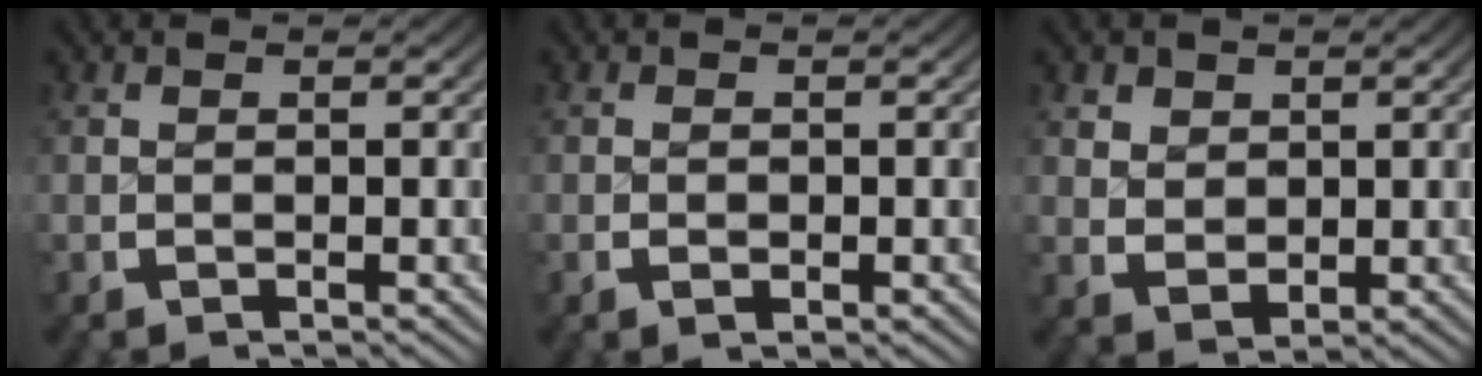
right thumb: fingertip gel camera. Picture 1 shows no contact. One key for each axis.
{"total": 0.8, "fx": -0.2, "fy": 0.6, "fz": 0.5, "tx": -0.010, "ty": -0.004, "tz": -0.003}
{"total": 2.8, "fx": 0.5, "fy": 2.5, "fz": 1.3, "tx": -0.028, "ty": -0.021, "tz": 0.024}